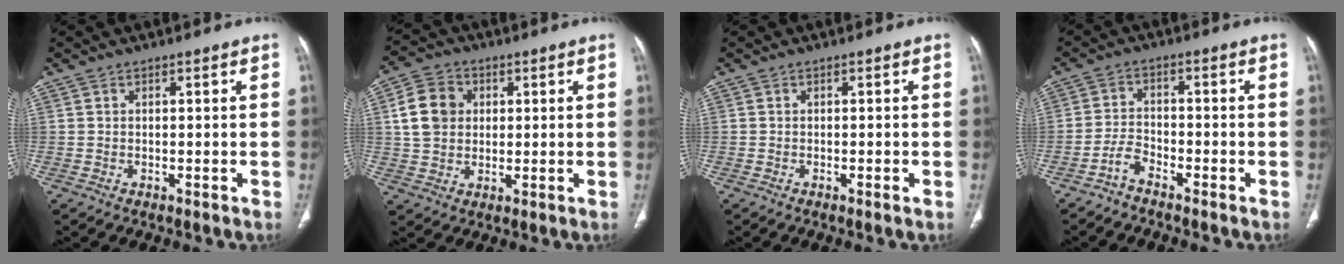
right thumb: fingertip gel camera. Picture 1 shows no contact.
{"total": 9.0, "force": [1.9, 7.4, 4.9], "torque": [-0.071, 0.005, 0.032]}
{"total": 0.9, "force": [-0.4, -0.1, 0.8], "torque": [-0.015, -0.002, -0.006]}
{"total": 3.2, "force": [-2.8, 0.8, 1.2], "torque": [-0.029, 0.016, -0.058]}